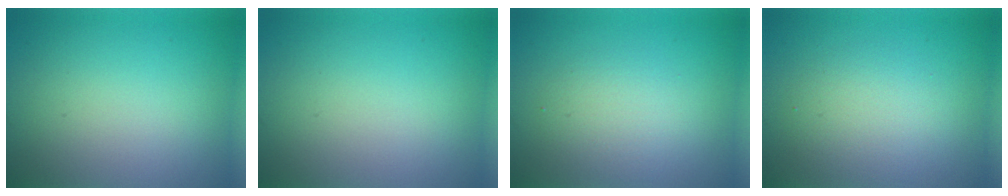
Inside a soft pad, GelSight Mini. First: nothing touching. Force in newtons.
{"total": 0.0}
{"total": 2.7, "press": 2.7, "slide": 0.0}
{"total": 3.2, "press": 3.2, "slide": 0.2}